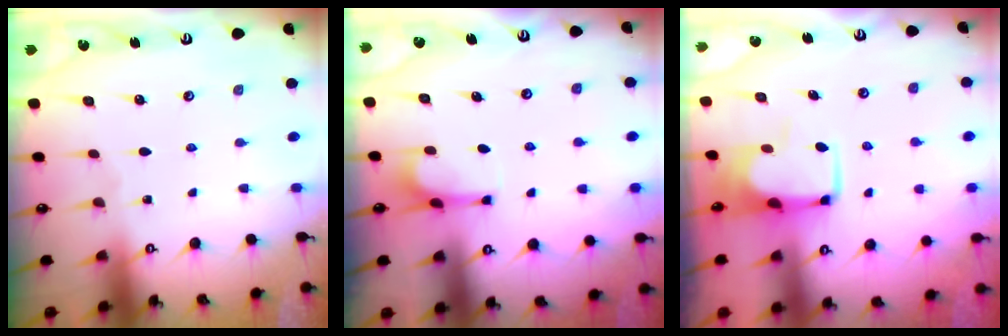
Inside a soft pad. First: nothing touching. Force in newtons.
{"total": 4.0, "press": 3.9, "slide": 0.8}
{"total": 4.0, "press": 3.9, "slide": 0.4}